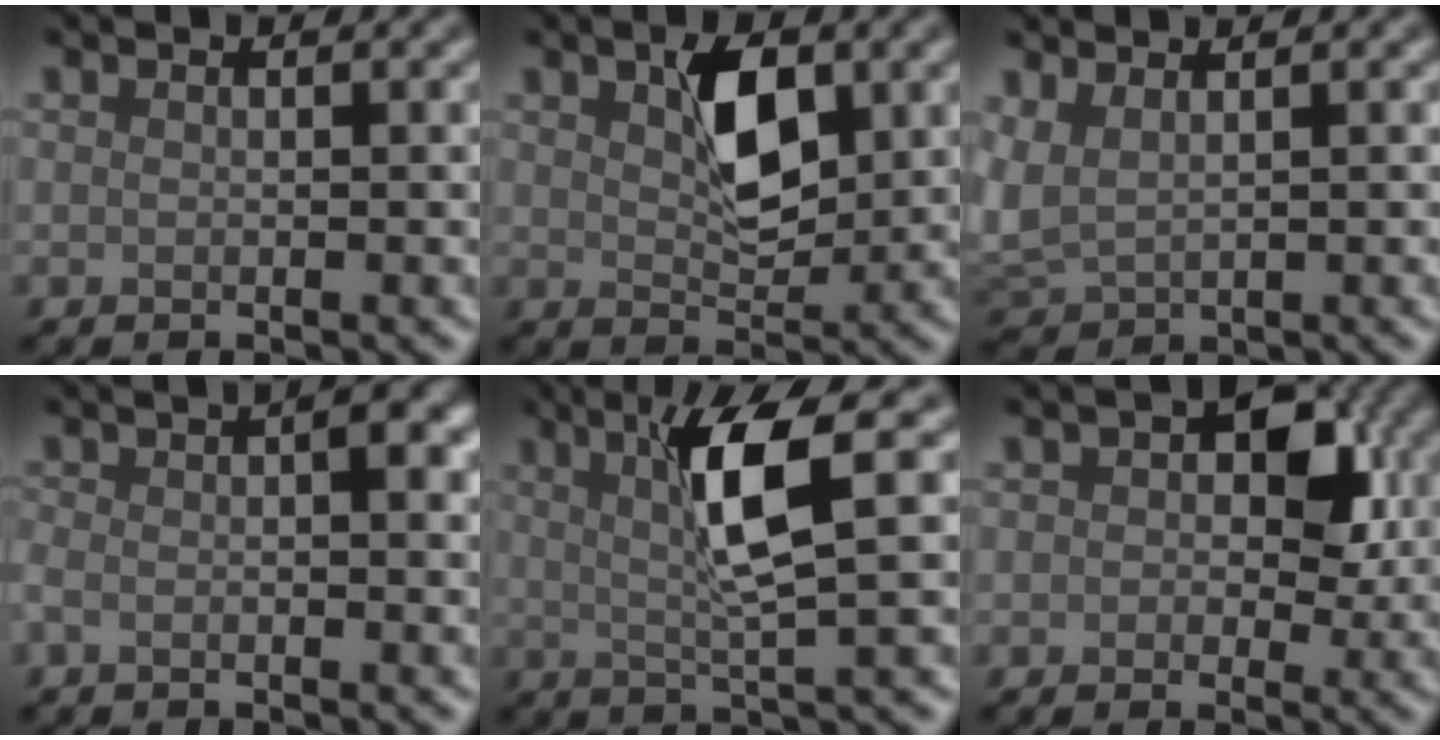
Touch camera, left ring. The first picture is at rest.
{"total": 4.4, "force": [1.4, 2.3, 3.5], "torque": [-0.062, 0.003, 0.029]}
{"total": 2.2, "force": [1.1, 1.3, 1.4], "torque": [-0.046, -0.003, 0.030]}
{"total": 2.6, "force": [-0.6, 1.0, 2.3], "torque": [-0.043, 0.009, -0.016]}
{"total": 5.5, "force": [1.5, 0.5, 5.3], "torque": [-0.102, 0.012, 0.034]}
{"total": 4.5, "force": [0.8, 3.2, 3.1], "torque": [-0.023, 0.007, 0.007]}